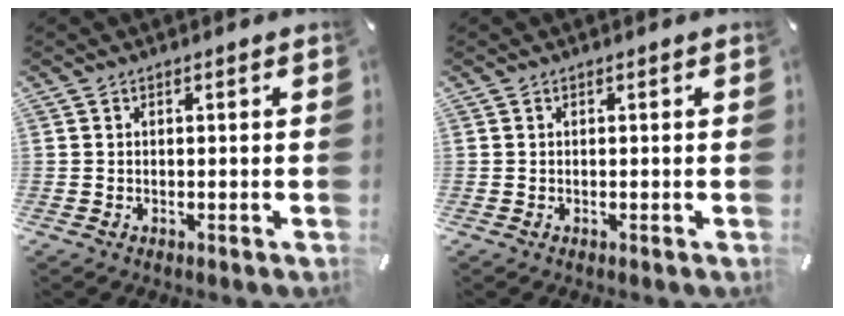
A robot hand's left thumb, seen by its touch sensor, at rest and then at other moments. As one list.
[{"total": 0.0}]